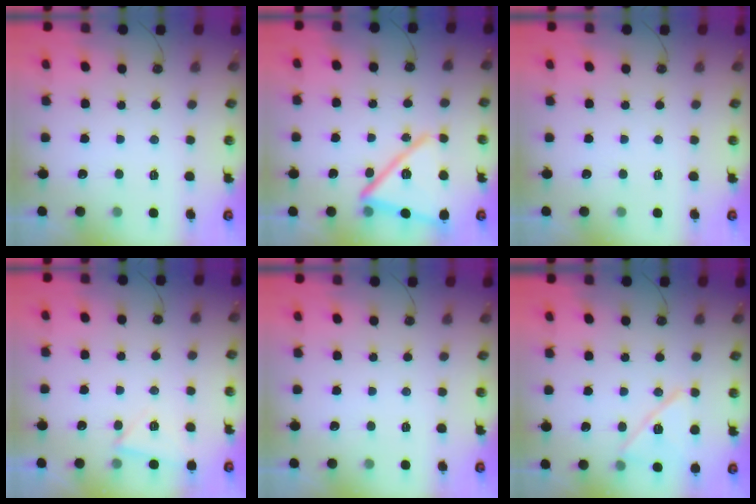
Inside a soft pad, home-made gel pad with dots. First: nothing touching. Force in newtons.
{"total": 17.9, "press": 17.9, "slide": 1.4}
{"total": 0.0}
{"total": 3.8, "press": 3.7, "slide": 0.9}
{"total": 0.0}
{"total": 13.2, "press": 13.2, "slide": 0.6}